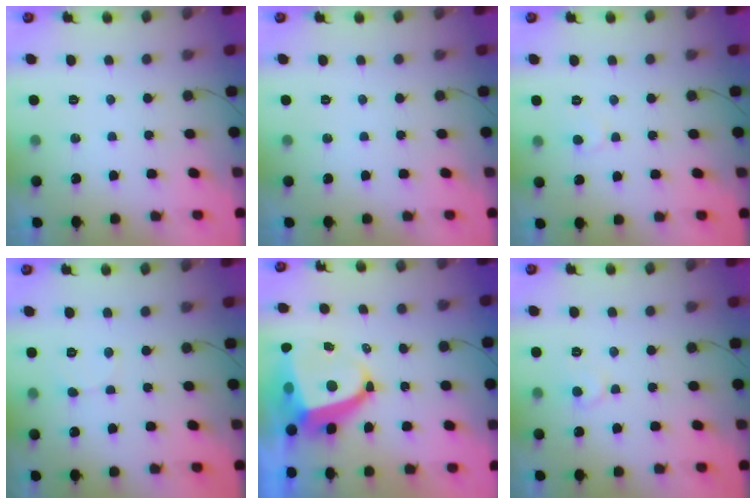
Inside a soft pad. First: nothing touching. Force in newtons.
{"total": 0.0}
{"total": 3.7, "press": 3.7, "slide": 0.3}
{"total": 1.9, "press": 1.9, "slide": 0.2}
{"total": 10.2, "press": 10.1, "slide": 1.3}
{"total": 6.5, "press": 6.5, "slide": 0.4}